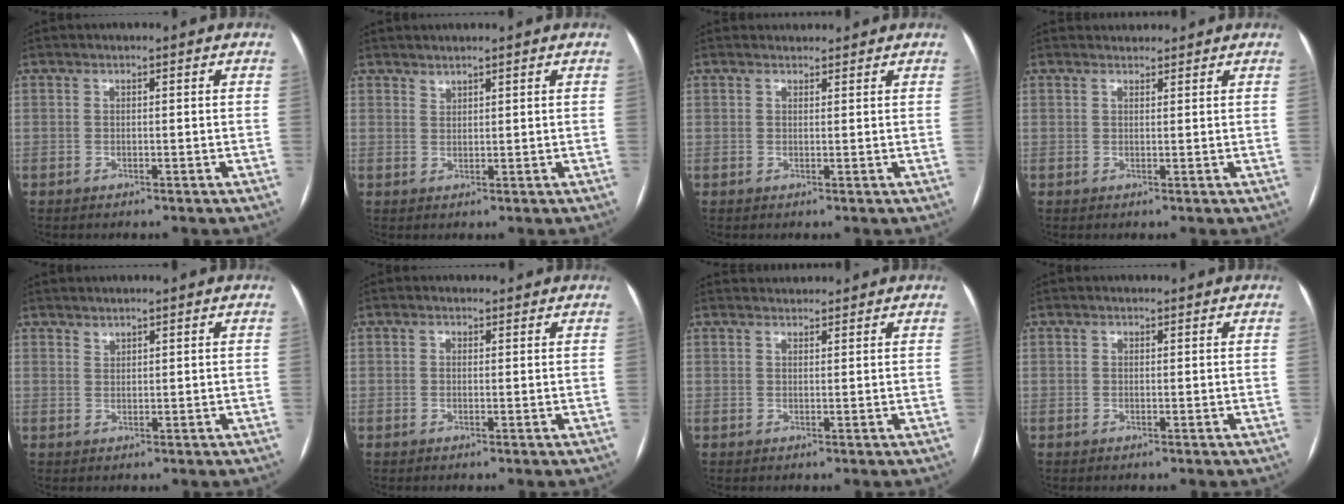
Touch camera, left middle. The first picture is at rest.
{"total": 1.2, "force": [1.2, 0.2, 0.1], "torque": [-0.003, 0.001, 0.024]}
{"total": 1.8, "force": [1.7, 0.7, -0.1], "torque": [0.001, 0.012, 0.025]}
{"total": 2.1, "force": [2.1, 0.5, -0.1], "torque": [-0.001, 0.017, 0.033]}
{"total": 1.1, "force": [1.0, 0.3, 0.1], "torque": [-0.003, 0.000, 0.021]}
{"total": 1.1, "force": [0.7, 0.8, 0.2], "torque": [-0.004, 0.009, 0.008]}
{"total": 2.5, "force": [2.5, 0.5, -0.1], "torque": [-0.001, 0.020, 0.041]}
{"total": 0.6, "force": [0.4, 0.4, 0.1], "torque": [-0.006, 0.004, 0.006]}